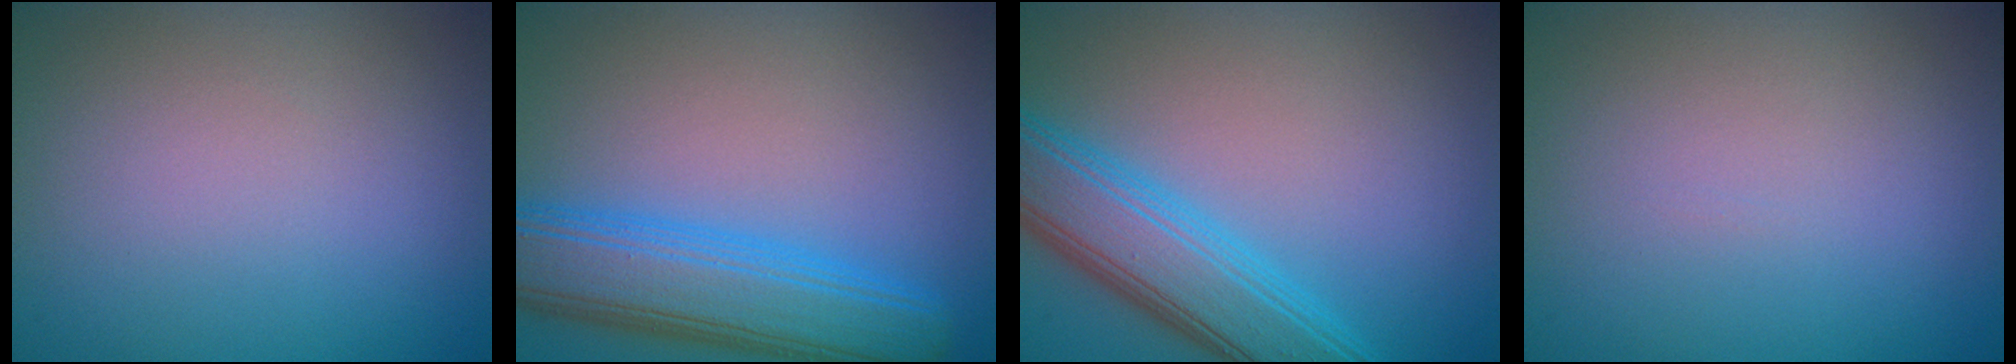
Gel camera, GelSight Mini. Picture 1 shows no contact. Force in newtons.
{"total": 7.6, "press": 7.6, "slide": 0.1}
{"total": 7.0, "press": 7.0, "slide": 0.2}
{"total": 0.0}